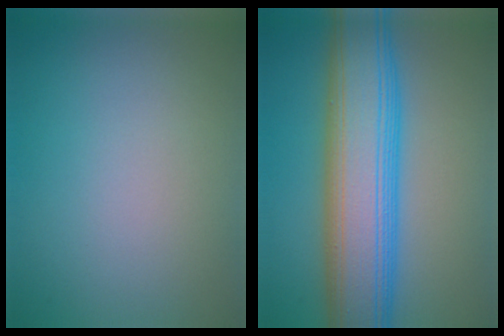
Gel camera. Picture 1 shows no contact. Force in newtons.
{"total": 11.3, "press": 11.3, "slide": 0.4}